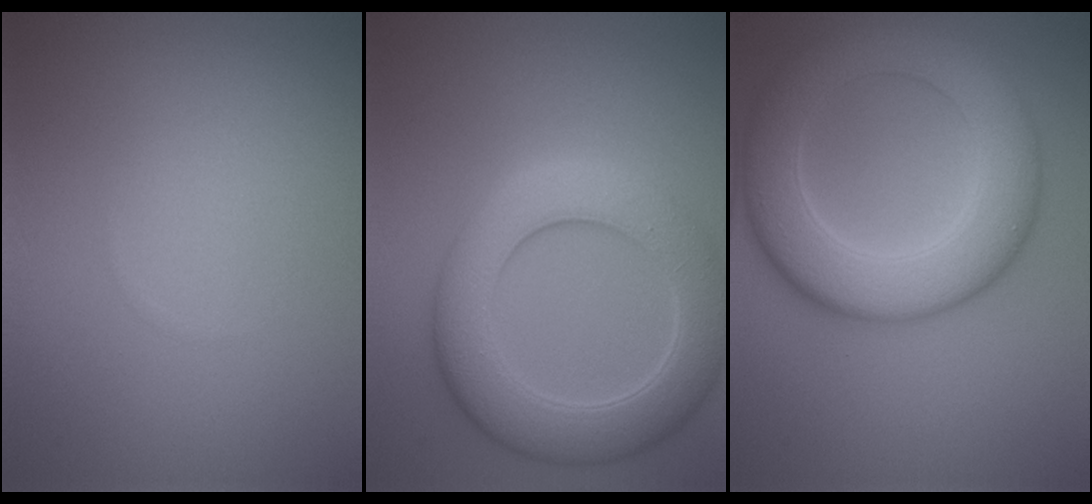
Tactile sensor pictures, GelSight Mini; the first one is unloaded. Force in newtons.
{"total": 7.2, "press": 7.2, "slide": 0.5}
{"total": 8.5, "press": 8.5, "slide": 0.6}